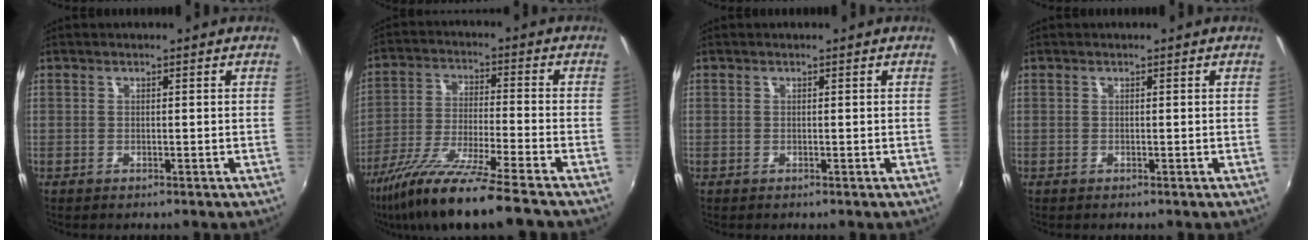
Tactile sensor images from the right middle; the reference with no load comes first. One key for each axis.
{"total": 14.8, "fx": -11.6, "fy": -0.5, "fz": 9.2, "tx": -0.183, "ty": -0.034, "tz": -0.209}
{"total": 0.0}
{"total": 0.0}